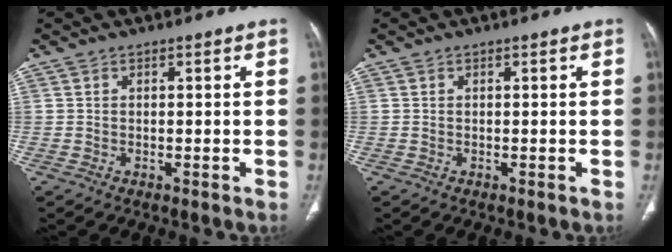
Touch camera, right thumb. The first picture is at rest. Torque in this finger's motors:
{"motor_torque": [-0.01, 0.13, 0.00, 0.00, 0.00]}